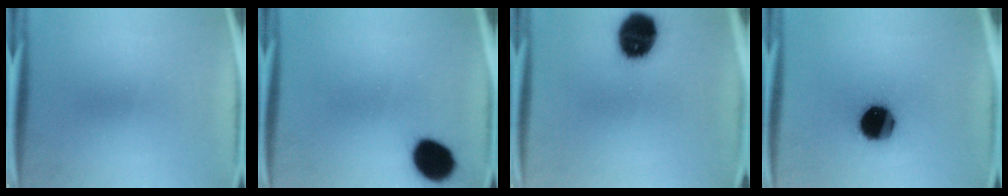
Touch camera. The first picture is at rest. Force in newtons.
{"total": 11.1}
{"total": 14.8}
{"total": 15.9}